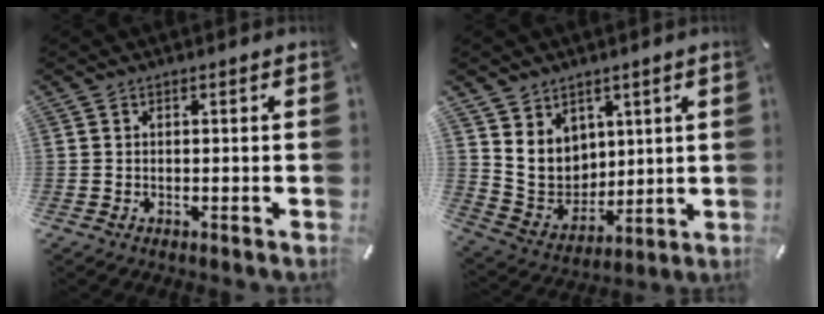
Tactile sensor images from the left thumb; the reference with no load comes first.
{"total": 9.9, "force": [4.5, 8.6, 1.8], "torque": [-0.053, -0.040, 0.096]}